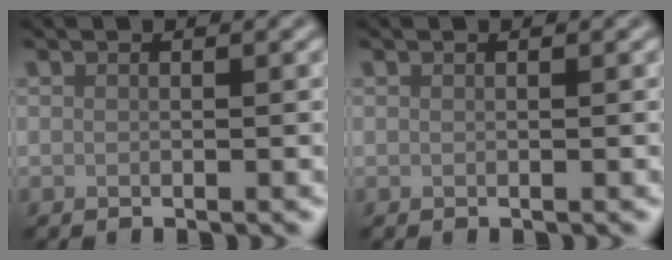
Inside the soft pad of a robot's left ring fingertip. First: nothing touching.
{"total": 0.0}